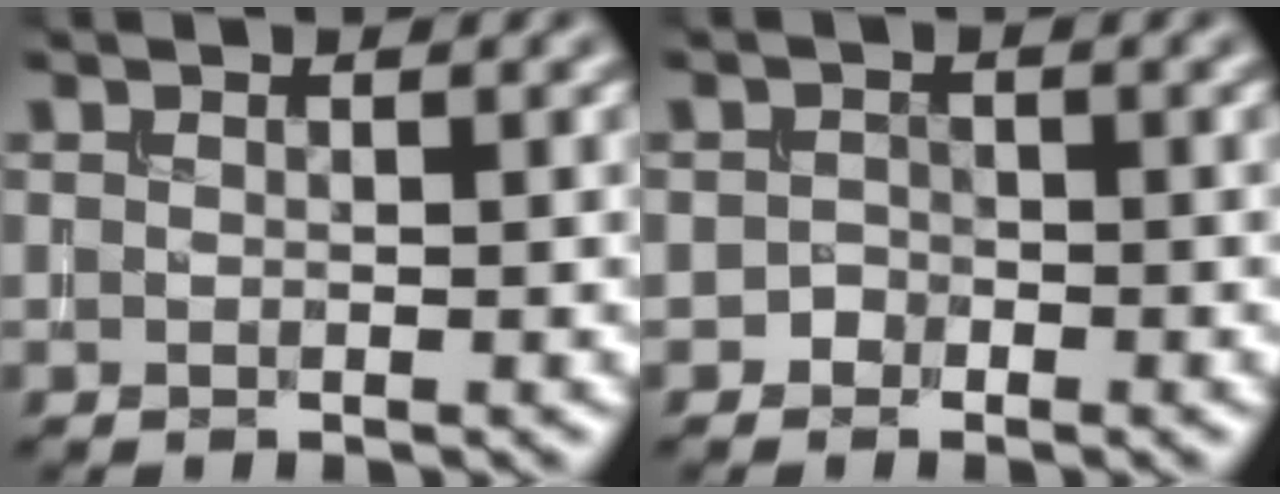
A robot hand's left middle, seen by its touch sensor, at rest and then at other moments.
{"total": 0.8, "force": [-0.6, 0.5, -0.2], "torque": [0.010, 0.001, -0.009]}